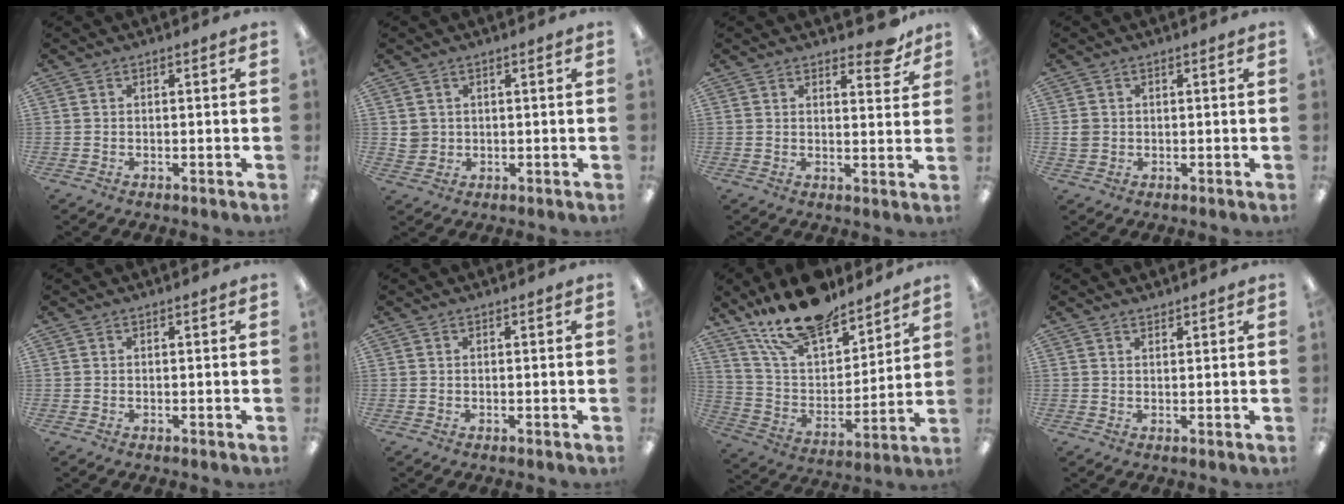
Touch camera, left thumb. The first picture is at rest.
{"total": 3.1, "force": [1.0, 2.9, 0.4], "torque": [-0.006, 0.002, 0.019]}
{"total": 6.4, "force": [5.0, 2.4, 3.1], "torque": [-0.025, -0.030, 0.082]}
{"total": 2.3, "force": [0.2, 2.1, 0.8], "torque": [-0.007, 0.002, 0.001]}
{"total": 0.0}
{"total": 0.0}
{"total": 18.6, "force": [15.3, 7.1, 7.7], "torque": [-0.156, -0.092, 0.276]}
{"total": 1.4, "force": [1.3, 0.3, 0.1], "torque": [-0.003, -0.002, 0.026]}